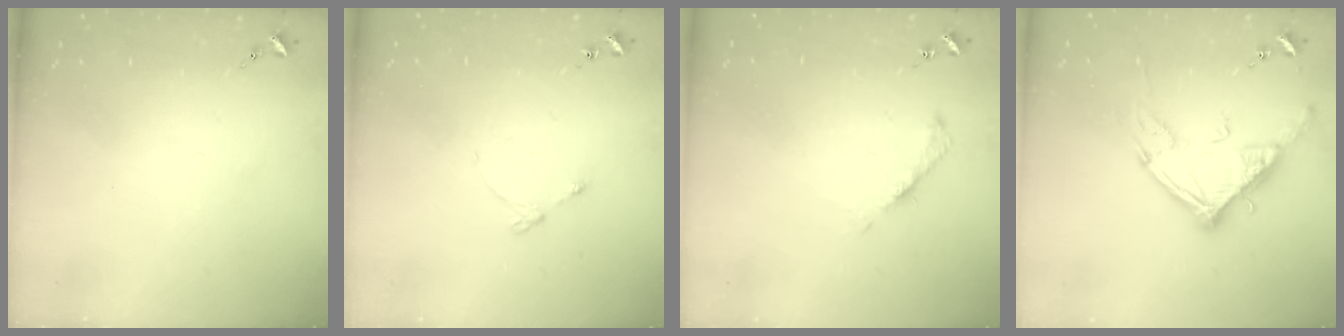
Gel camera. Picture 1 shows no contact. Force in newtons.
{"total": 4.0, "press": 3.9, "slide": 0.5}
{"total": 5.3, "press": 5.3, "slide": 0.5}
{"total": 14.5, "press": 14.4, "slide": 1.4}